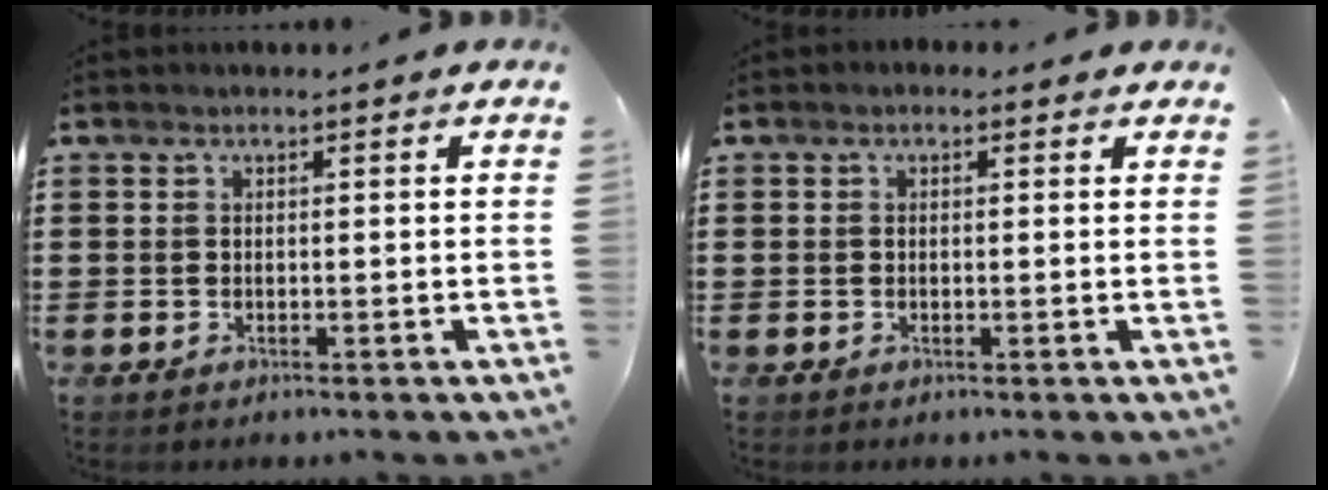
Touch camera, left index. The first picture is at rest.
{"total": 0.7, "force": [0.0, 0.7, 0.2], "torque": [-0.007, 0.007, -0.002]}